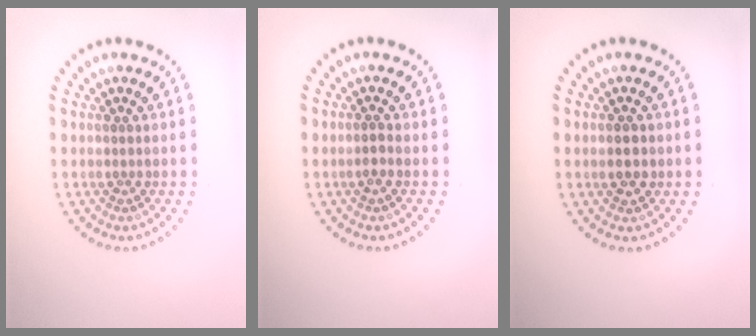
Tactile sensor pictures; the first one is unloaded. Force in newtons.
{"total": 0.6, "press": 0.5, "slide": 0.3}
{"total": 2.5, "press": 2.5, "slide": 0.3}